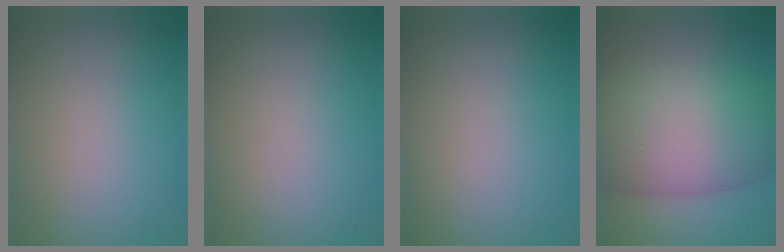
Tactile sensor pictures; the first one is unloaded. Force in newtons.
{"total": 0.0}
{"total": 0.0}
{"total": 11.8, "press": 11.8, "slide": 0.4}